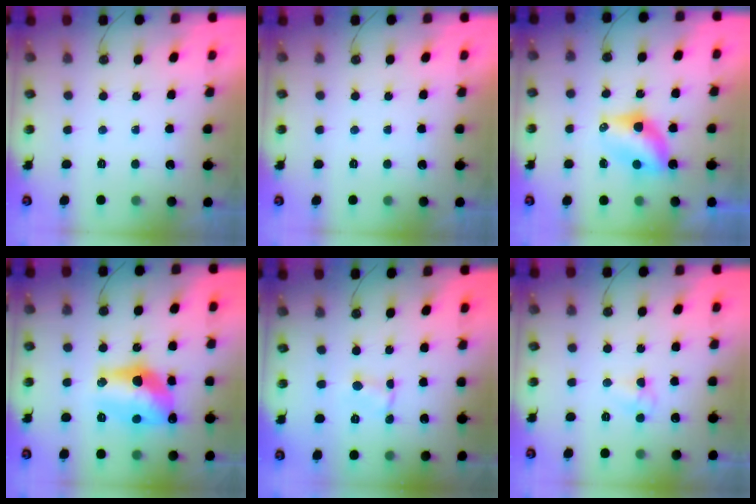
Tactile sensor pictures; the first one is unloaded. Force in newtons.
{"total": 0.0}
{"total": 7.2, "press": 7.2, "slide": 0.3}
{"total": 16.4, "press": 15.7, "slide": 4.6}
{"total": 0.6, "press": 0.6, "slide": 0.1}
{"total": 5.6, "press": 5.6, "slide": 0.8}